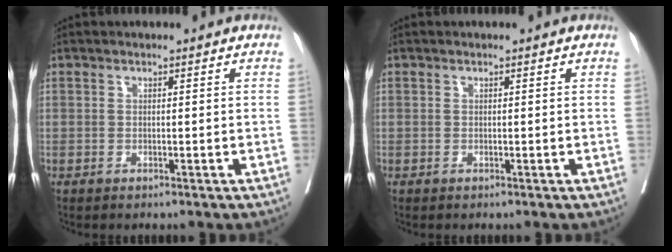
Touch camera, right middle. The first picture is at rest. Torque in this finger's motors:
{"motor_torque": [0.01, 0.02, -0.29, -0.10]}